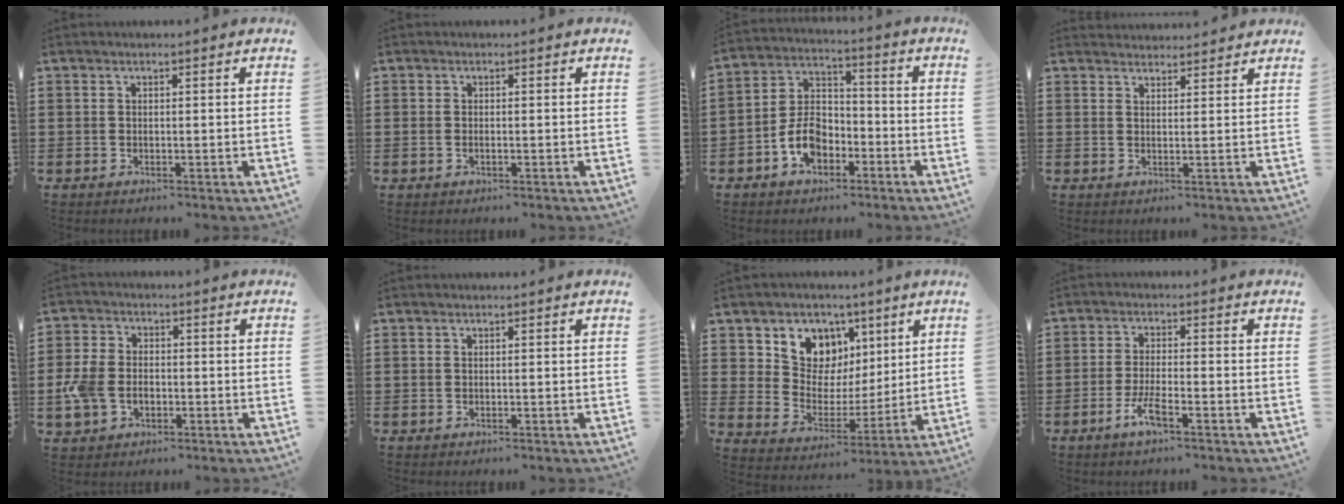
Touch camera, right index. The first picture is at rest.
{"total": 0.6, "force": [-0.2, 0.2, 0.5], "torque": [-0.011, -0.004, -0.004]}
{"total": 7.7, "force": [-3.4, 5.0, 4.7], "torque": [-0.108, 0.014, -0.067]}
{"total": 2.0, "force": [2.0, 0.0, -0.5], "torque": [0.006, -0.001, 0.039]}
{"total": 5.4, "force": [-1.6, 3.9, 3.4], "torque": [-0.098, -0.003, -0.037]}
{"total": 0.0}
{"total": 7.9, "force": [4.6, 6.2, 1.4], "torque": [-0.062, -0.034, 0.082]}
{"total": 4.2, "force": [-2.5, 0.6, 3.3], "torque": [-0.082, -0.009, -0.052]}